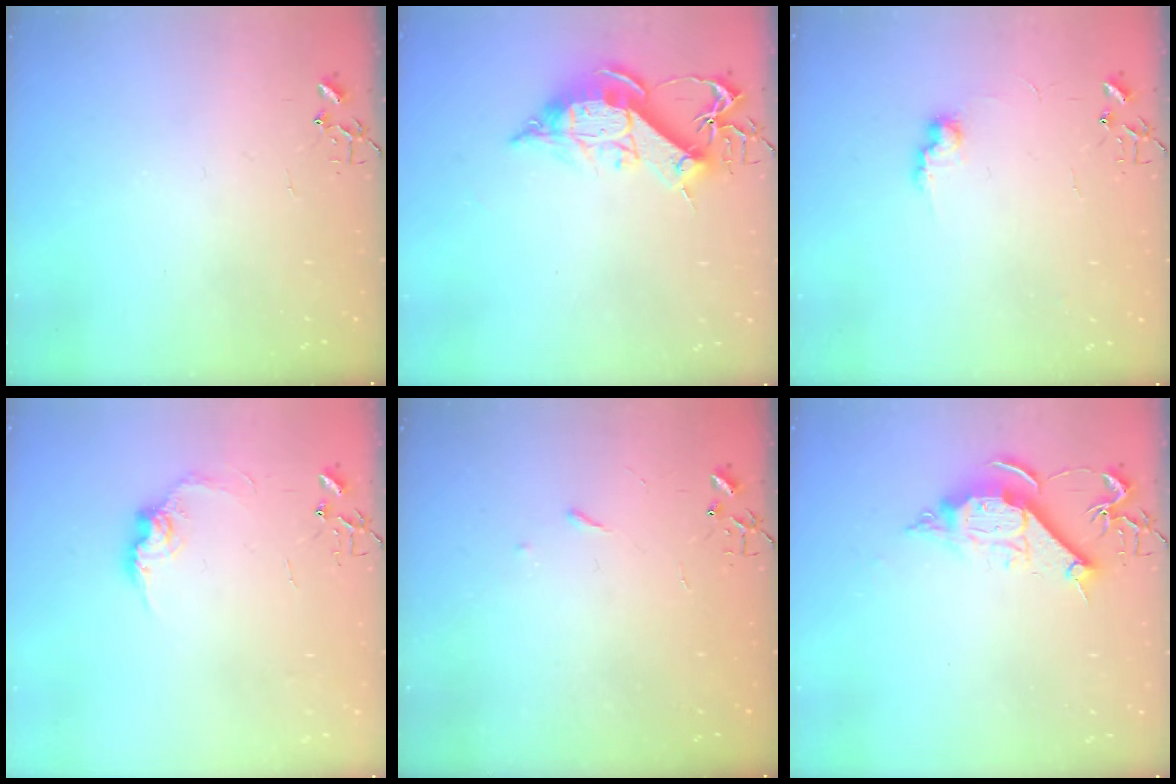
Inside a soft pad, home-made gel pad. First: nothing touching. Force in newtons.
{"total": 13.0, "press": 12.9, "slide": 1.5}
{"total": 7.5, "press": 7.4, "slide": 0.3}
{"total": 10.1, "press": 10.0, "slide": 0.5}
{"total": 2.9, "press": 2.8, "slide": 0.5}
{"total": 10.9, "press": 10.9, "slide": 0.7}